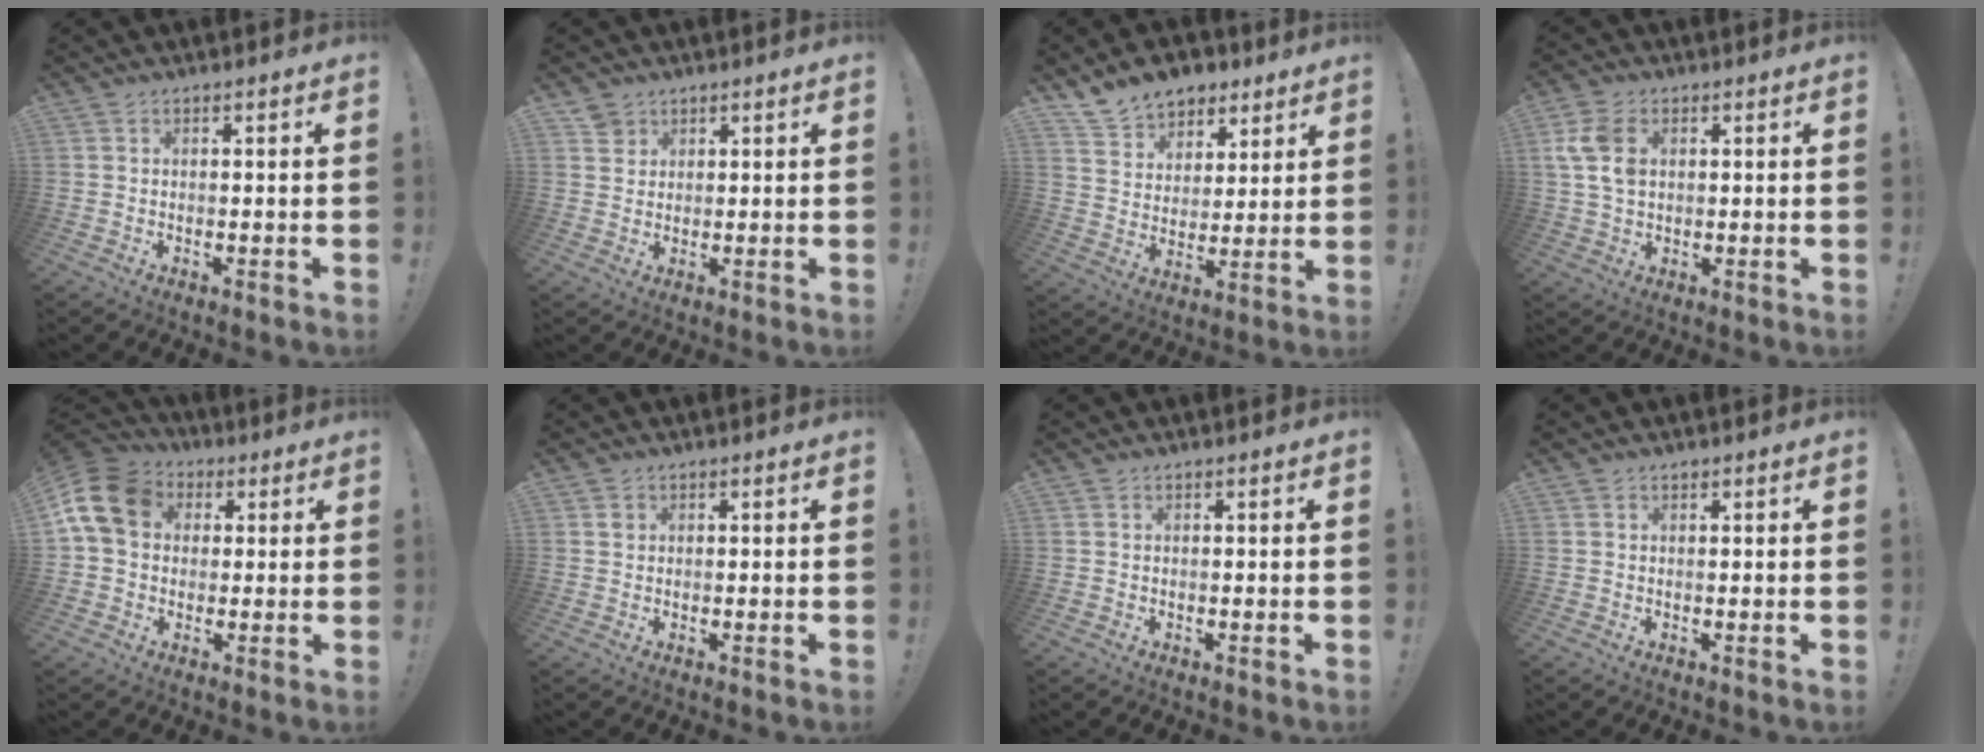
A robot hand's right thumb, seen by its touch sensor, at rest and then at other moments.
{"total": 3.1, "force": [2.4, 2.1, 0.1], "torque": [0.006, -0.010, 0.043]}
{"total": 12.3, "force": [9.2, 7.6, 2.9], "torque": [-0.046, -0.069, 0.177]}
{"total": 9.1, "force": [2.2, 6.1, 6.3], "torque": [-0.127, 0.006, 0.043]}
{"total": 14.0, "force": [3.1, 11.0, 8.1], "torque": [-0.145, -0.001, 0.065]}
{"total": 0.7, "force": [0.3, 0.6, 0.0], "torque": [0.005, -0.001, 0.005]}
{"total": 0.0}
{"total": 0.5, "force": [0.4, 0.3, 0.1], "torque": [0.005, -0.002, 0.007]}